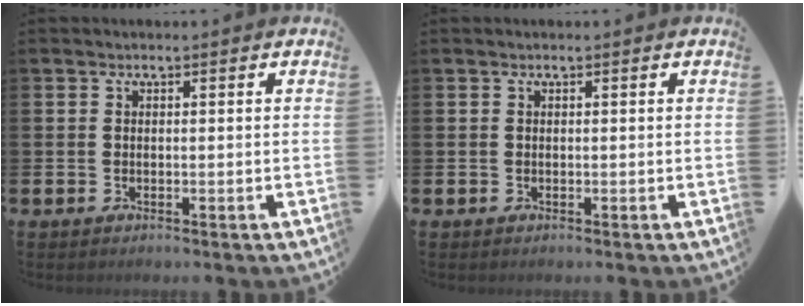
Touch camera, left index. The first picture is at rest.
{"total": 0.0}